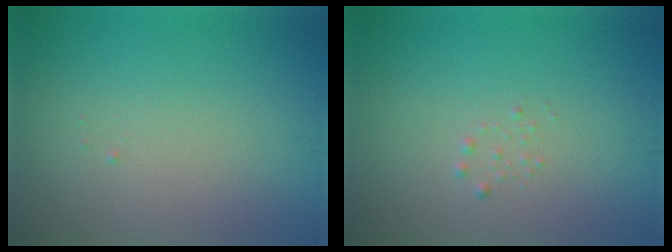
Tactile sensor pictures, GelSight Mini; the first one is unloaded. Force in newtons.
{"total": 0.6, "press": 0.6, "slide": 0.0}